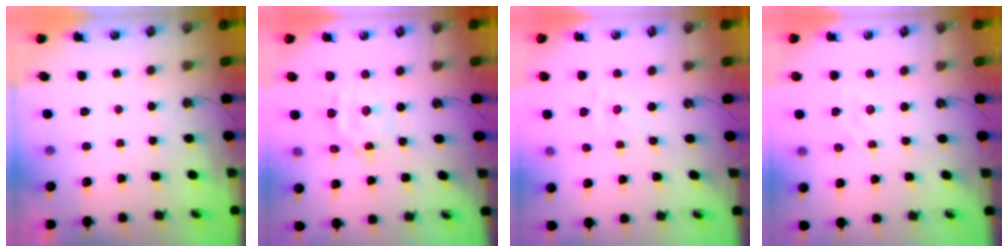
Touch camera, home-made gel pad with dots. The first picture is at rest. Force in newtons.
{"total": 10.8, "press": 10.8, "slide": 0.8}
{"total": 0.0}
{"total": 1.8, "press": 1.8, "slide": 0.3}